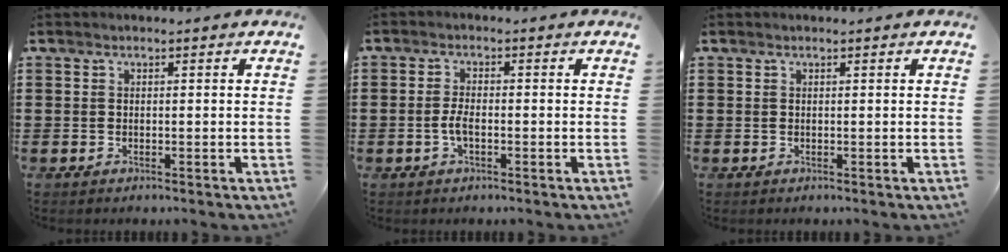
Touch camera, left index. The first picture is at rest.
{"total": 2.7, "force": [-0.8, 0.9, 2.5], "torque": [-0.061, -0.003, -0.019]}
{"total": 0.0}